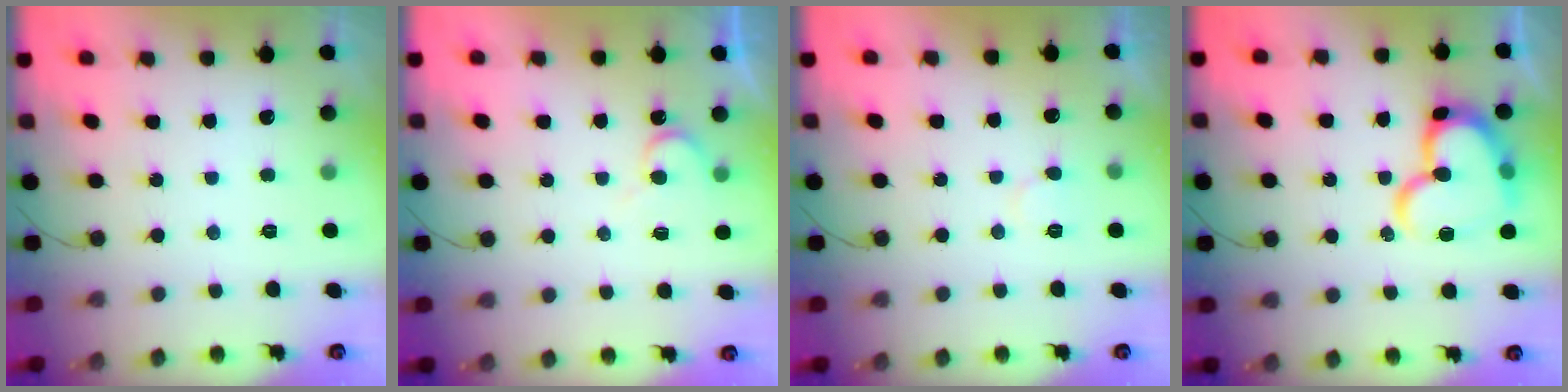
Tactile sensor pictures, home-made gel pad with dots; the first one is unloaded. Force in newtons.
{"total": 6.5, "press": 6.5, "slide": 0.3}
{"total": 6.1, "press": 6.1, "slide": 0.4}
{"total": 18.7, "press": 18.6, "slide": 1.9}